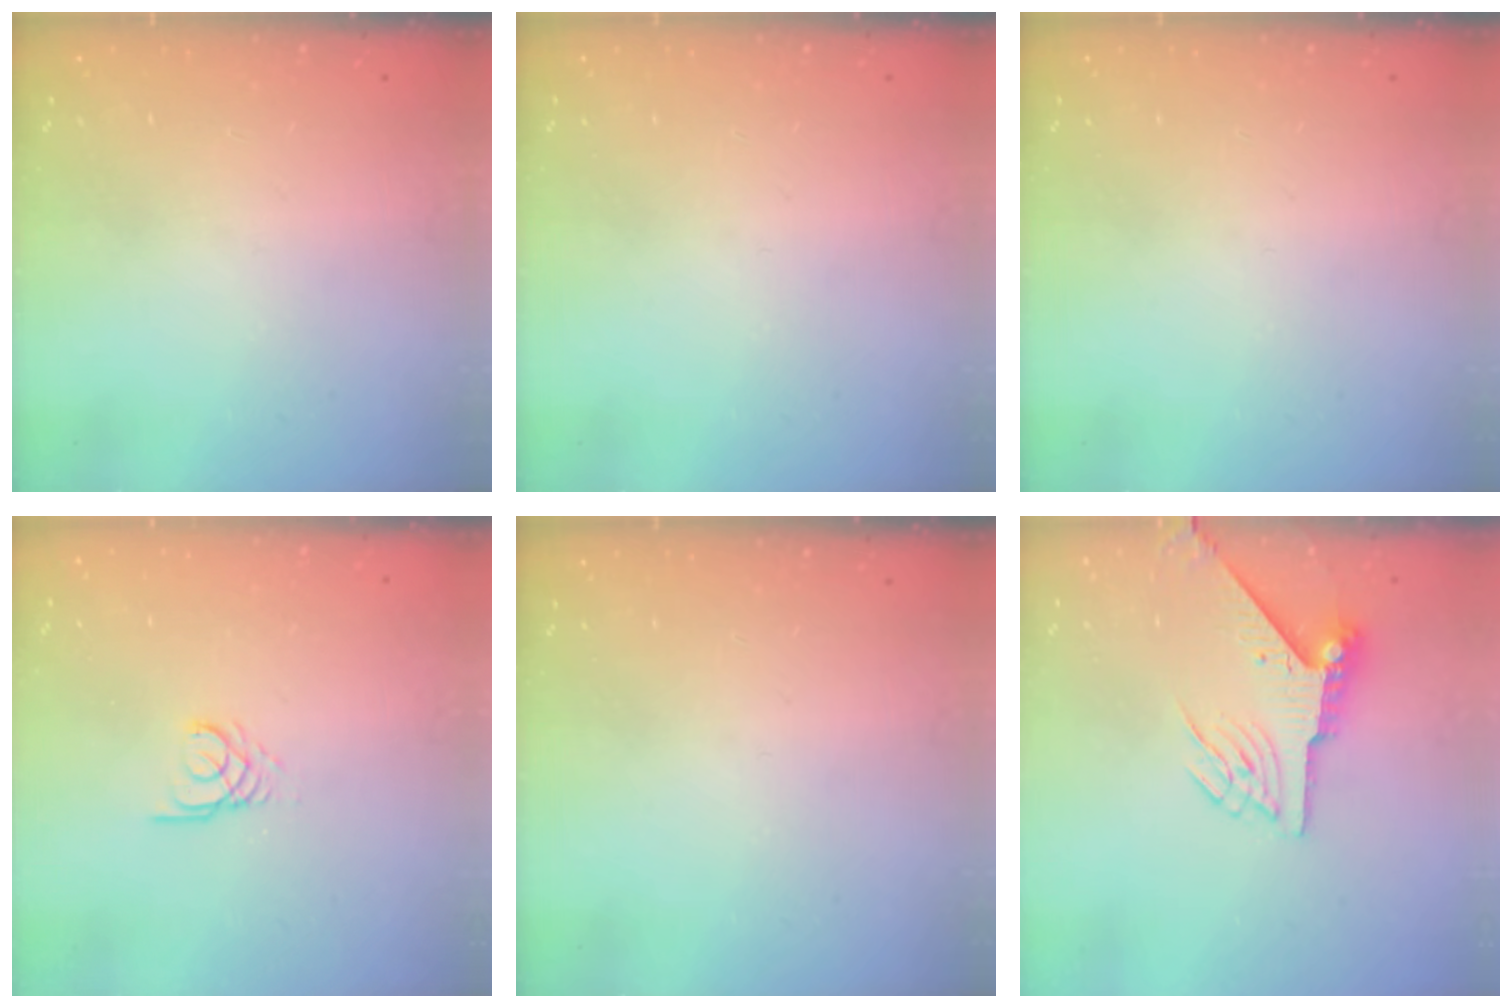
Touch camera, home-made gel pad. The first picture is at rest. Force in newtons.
{"total": 0.0}
{"total": 0.0}
{"total": 2.7, "press": 2.7, "slide": 0.3}
{"total": 0.0}
{"total": 5.9, "press": 5.8, "slide": 0.7}